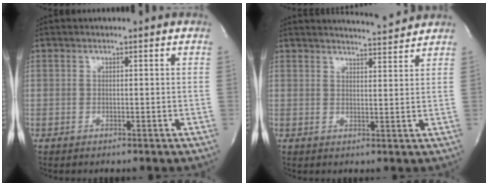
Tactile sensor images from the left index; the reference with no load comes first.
{"total": 5.8, "force": [5.7, -0.2, 0.7], "torque": [-0.021, -0.005, 0.073]}